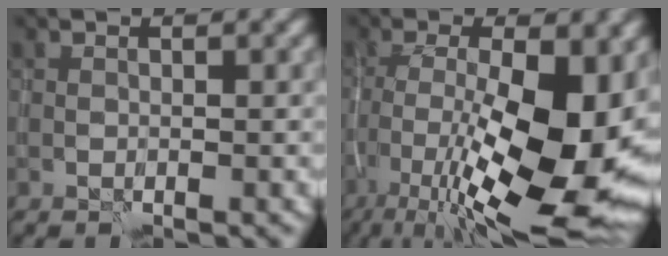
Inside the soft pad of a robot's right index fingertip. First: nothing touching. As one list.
[{"total": 17.4, "force": [-4.8, 6.2, 15.5], "torque": [-0.262, -0.010, -0.079]}]